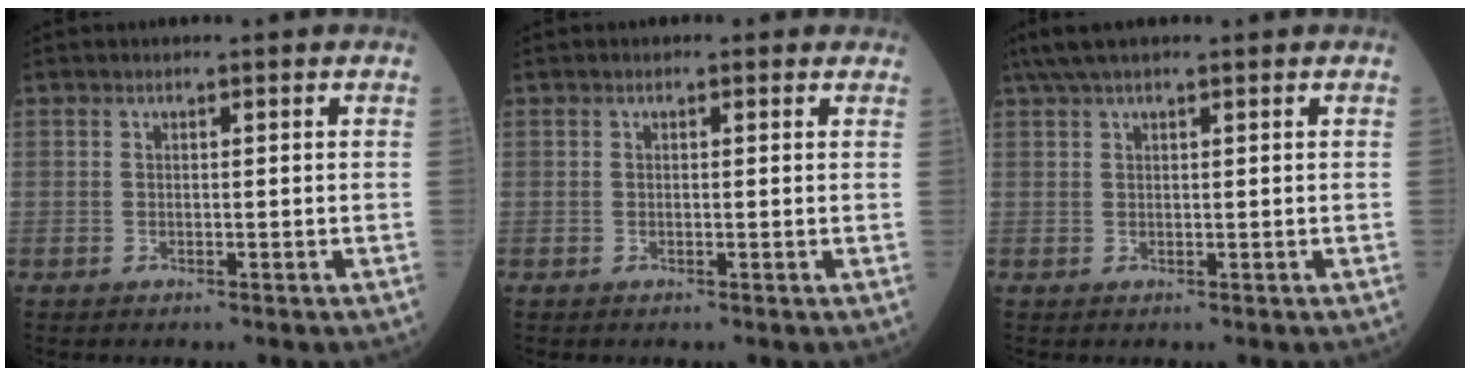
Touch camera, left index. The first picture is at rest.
{"total": 0.5, "force": [0.2, 0.4, 0.1], "torque": [0.001, -0.001, -0.005]}
{"total": 4.8, "force": [3.7, 0.6, 2.9], "torque": [-0.056, 0.035, 0.070]}